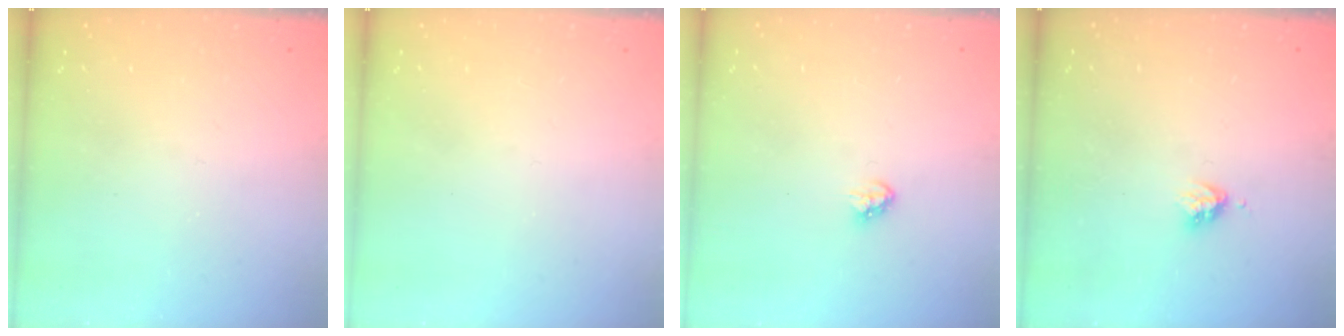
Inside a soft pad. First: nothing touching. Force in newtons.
{"total": 0.0}
{"total": 3.5, "press": 3.5, "slide": 0.5}
{"total": 3.0, "press": 3.0, "slide": 0.4}